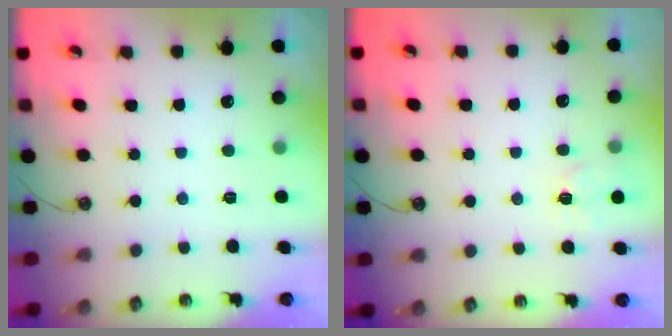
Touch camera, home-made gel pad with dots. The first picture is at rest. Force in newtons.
{"total": 4.2, "press": 4.1, "slide": 0.5}